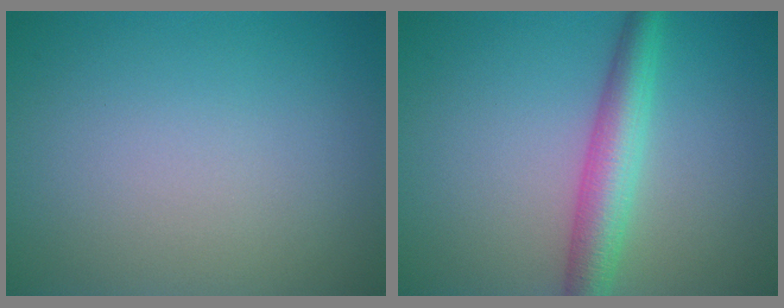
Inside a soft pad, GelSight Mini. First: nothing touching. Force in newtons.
{"total": 4.4, "press": 4.4, "slide": 0.0}